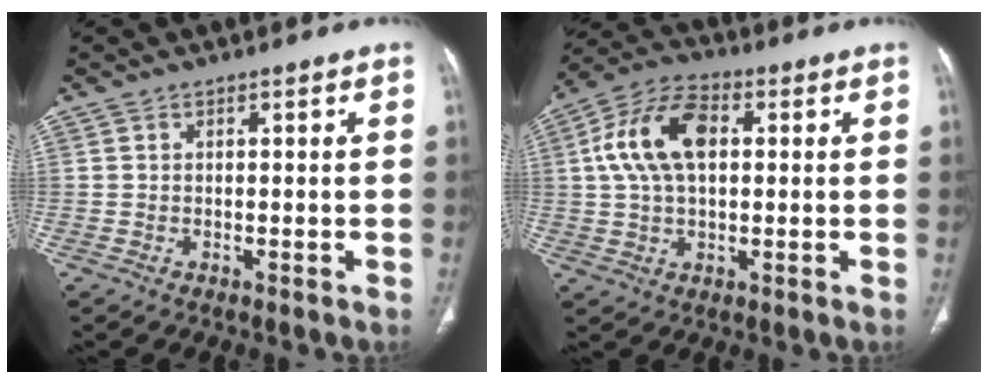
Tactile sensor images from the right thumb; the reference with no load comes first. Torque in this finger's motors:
{"motor_torque": [0.96, 2.63, 0.83, -0.53, 0.14]}